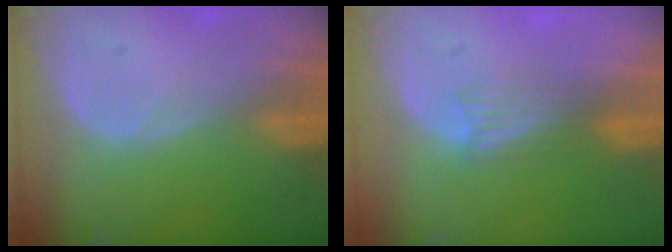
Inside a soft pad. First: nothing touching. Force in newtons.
{"total": 3.1, "press": 2.9, "slide": 1.1}